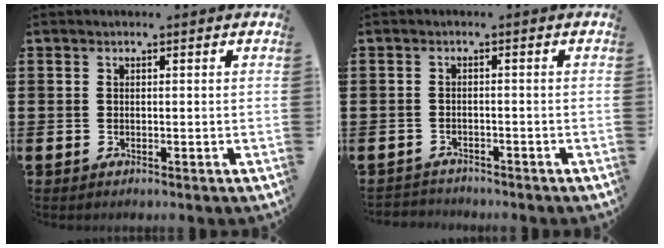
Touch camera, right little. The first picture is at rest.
{"total": 1.3, "force": [-1.3, 0.1, -0.2], "torque": [0.000, 0.004, -0.029]}